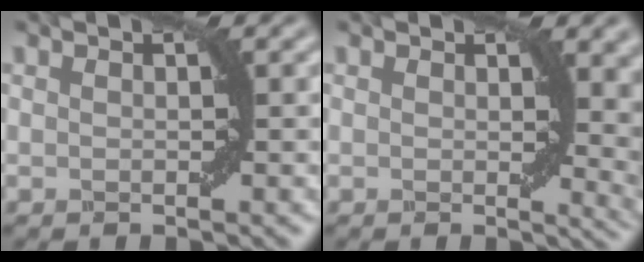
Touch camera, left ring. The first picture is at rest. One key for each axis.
{"total": 6.2, "fx": 1.3, "fy": 2.7, "fz": 5.5, "tx": -0.034, "ty": -0.006, "tz": 0.024}